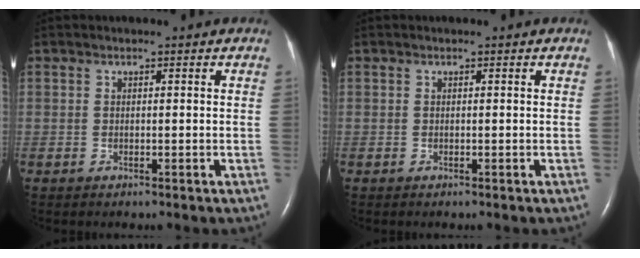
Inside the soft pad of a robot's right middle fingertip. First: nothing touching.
{"total": 0.0}